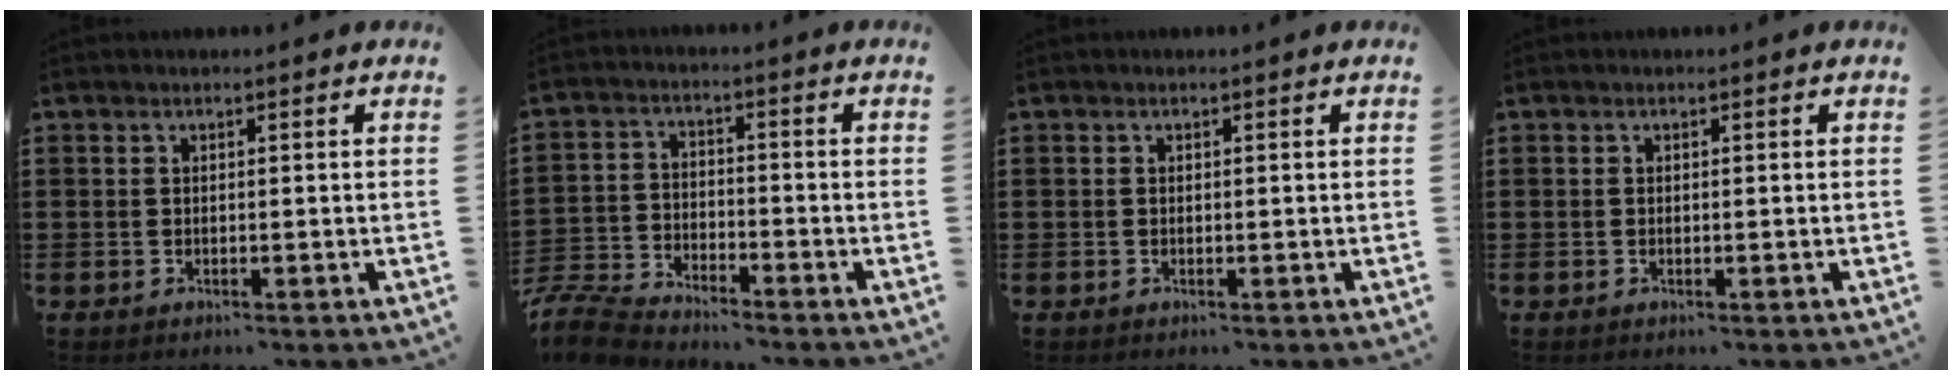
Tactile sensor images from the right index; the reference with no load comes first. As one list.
[{"total": 6.5, "force": [-6.3, 0.8, 1.2], "torque": [-0.048, -0.001, -0.132]}, {"total": 0.0}, {"total": 0.0}]